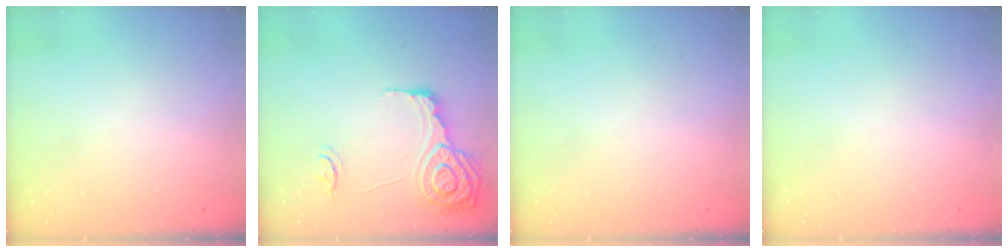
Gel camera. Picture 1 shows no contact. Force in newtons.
{"total": 16.9, "press": 16.8, "slide": 1.4}
{"total": 0.0}
{"total": 0.0}